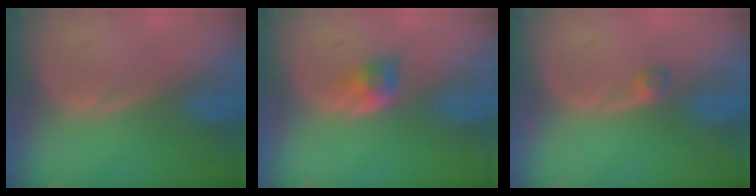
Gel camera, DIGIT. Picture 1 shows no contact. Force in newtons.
{"total": 2.7, "press": 2.4, "slide": 1.2}
{"total": 1.5, "press": 1.2, "slide": 0.8}